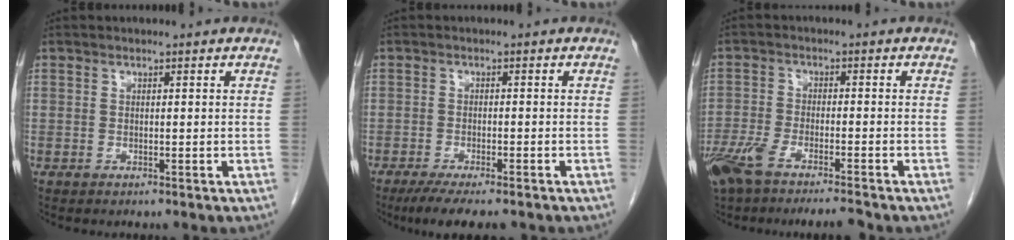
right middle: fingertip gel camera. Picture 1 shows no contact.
{"total": 7.4, "force": [-5.8, 1.4, 4.4], "torque": [-0.064, -0.014, -0.087]}
{"total": 10.0, "force": [-7.8, 1.6, 6.1], "torque": [-0.113, -0.011, -0.135]}